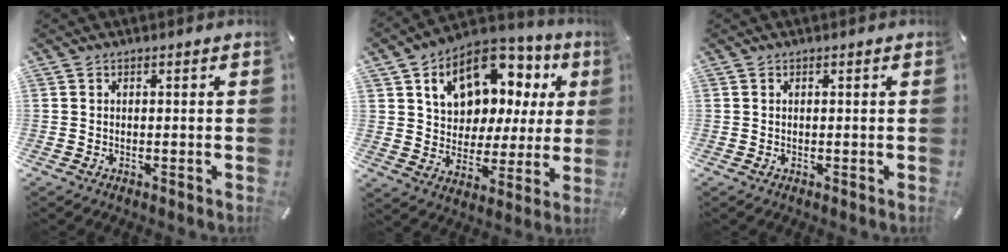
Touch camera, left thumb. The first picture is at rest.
{"total": 14.4, "force": [7.3, 10.4, 6.8], "torque": [-0.109, -0.042, 0.131]}
{"total": 0.0}